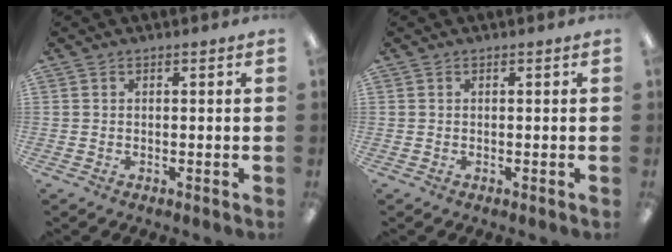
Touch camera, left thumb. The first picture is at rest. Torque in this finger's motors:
{"motor_torque": [-0.03, 0.03, 0.03, 0.00, 0.00]}